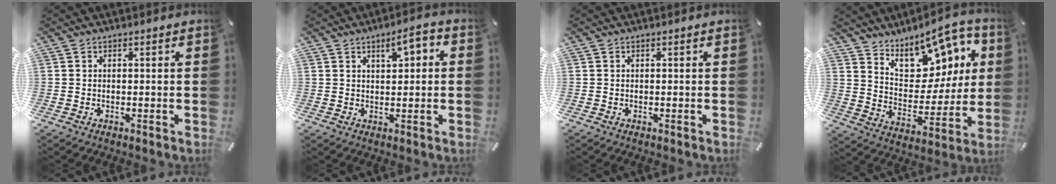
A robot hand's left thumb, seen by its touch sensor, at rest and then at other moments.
{"total": 5.2, "force": [1.9, 2.3, 4.2], "torque": [-0.054, -0.005, 0.025]}
{"total": 0.0}
{"total": 14.6, "force": [10.5, 8.3, 5.9], "torque": [-0.075, -0.096, 0.188]}